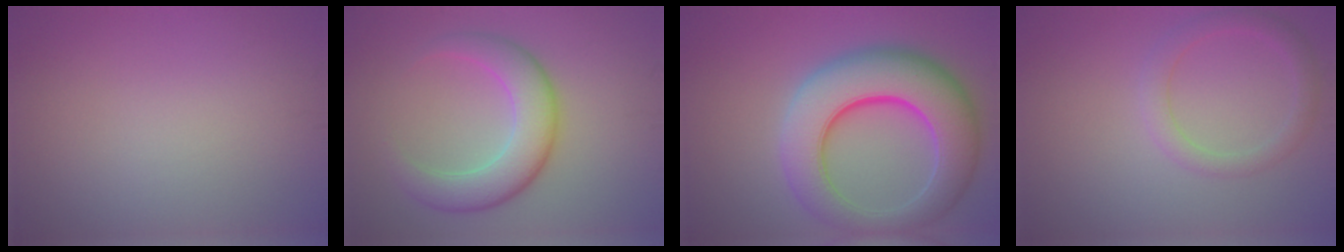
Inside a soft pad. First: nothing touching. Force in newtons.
{"total": 6.1, "press": 6.1, "slide": 0.1}
{"total": 10.5, "press": 10.5, "slide": 0.2}
{"total": 2.4, "press": 2.4, "slide": 0.1}